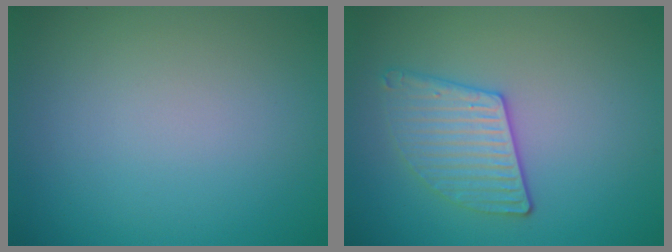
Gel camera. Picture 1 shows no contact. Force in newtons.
{"total": 2.9, "press": 2.9, "slide": 0.6}